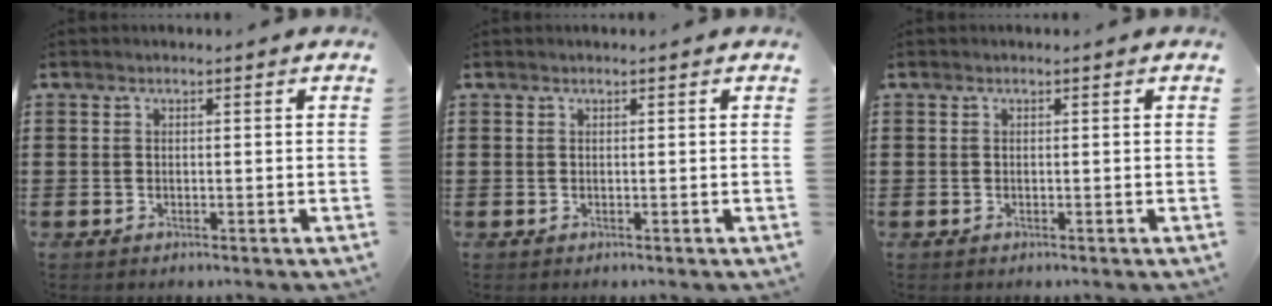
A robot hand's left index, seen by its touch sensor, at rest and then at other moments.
{"total": 0.0}
{"total": 0.0}